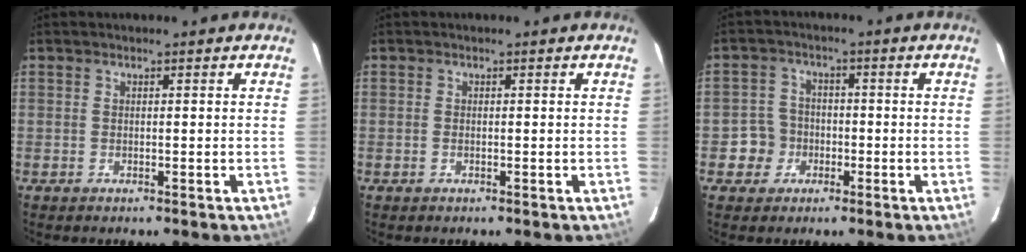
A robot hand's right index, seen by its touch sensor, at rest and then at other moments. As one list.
[{"total": 0.0}, {"total": 5.1, "force": [-1.8, 4.8, 0.1], "torque": [0.001, 0.020, -0.031]}]